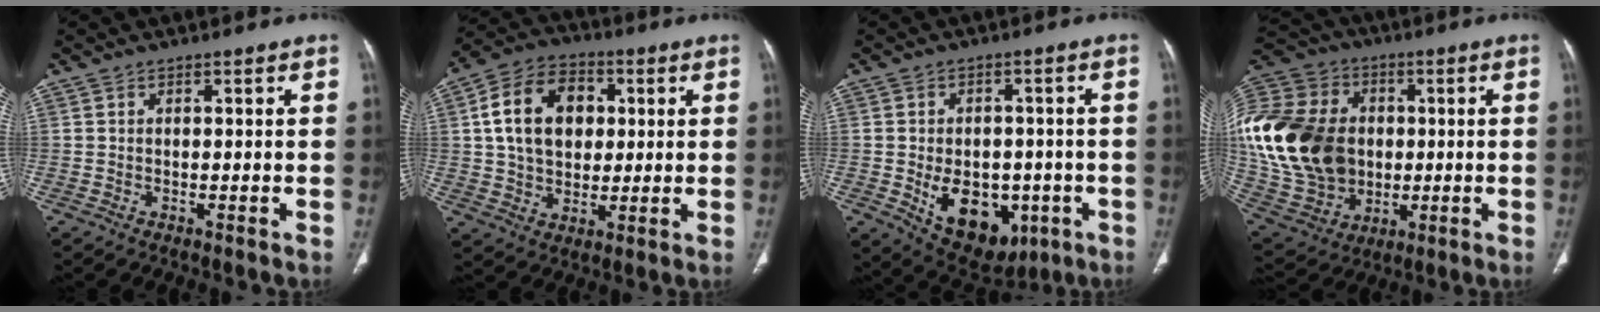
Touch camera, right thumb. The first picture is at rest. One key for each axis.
{"total": 15.3, "fx": 3.1, "fy": 11.1, "fz": 10.2, "tx": -0.148, "ty": 0.011, "tz": 0.051}
{"total": 13.9, "fx": -4.0, "fy": 9.4, "fz": 9.4, "tx": -0.100, "ty": 0.011, "tz": -0.035}
{"total": 30.3, "fx": 1.6, "fy": 23.0, "fz": 19.6, "tx": -0.435, "ty": 0.025, "tz": 0.048}